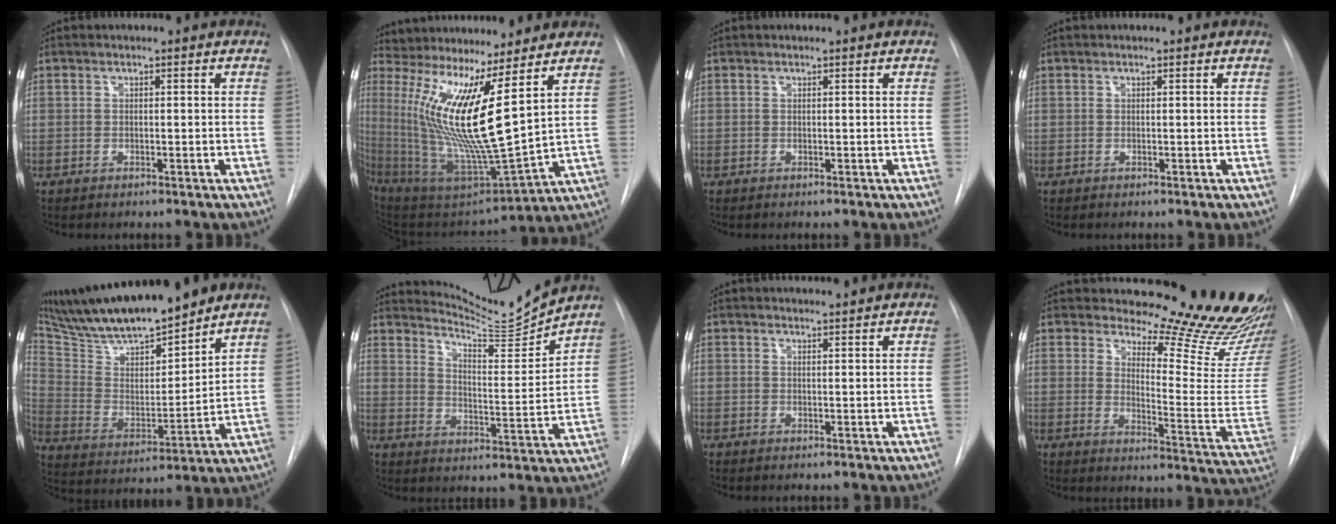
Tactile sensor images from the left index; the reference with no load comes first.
{"total": 17.0, "force": [6.6, 0.9, 15.6], "torque": [-0.316, -0.031, 0.127]}
{"total": 0.0}
{"total": 0.0}
{"total": 20.4, "force": [17.5, 3.1, 10.1], "torque": [-0.181, 0.002, 0.308]}
{"total": 10.1, "force": [9.9, -2.0, 0.1], "torque": [-0.015, -0.052, 0.161]}
{"total": 2.7, "force": [2.6, -0.1, 0.2], "torque": [-0.003, 0.005, 0.035]}
{"total": 24.8, "force": [22.2, 5.1, 9.7], "torque": [-0.119, -0.136, 0.253]}